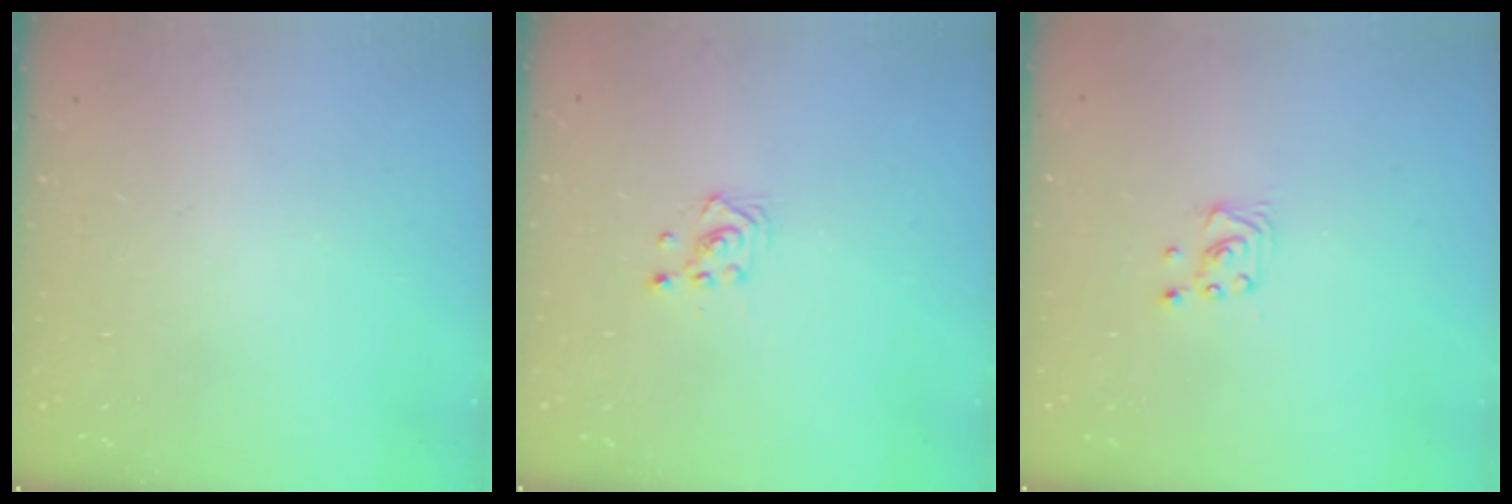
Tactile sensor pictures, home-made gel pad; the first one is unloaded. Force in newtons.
{"total": 3.0, "press": 3.0, "slide": 0.3}
{"total": 2.2, "press": 2.2, "slide": 0.2}